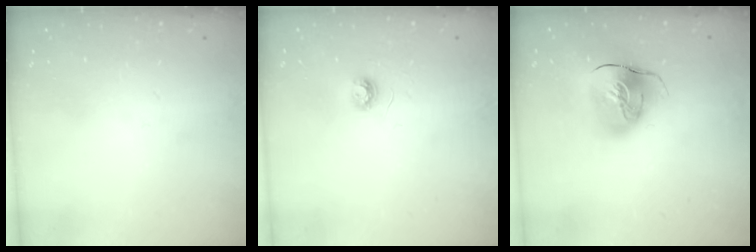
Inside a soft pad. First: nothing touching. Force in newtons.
{"total": 3.7, "press": 3.7, "slide": 0.3}
{"total": 13.3, "press": 13.2, "slide": 2.2}